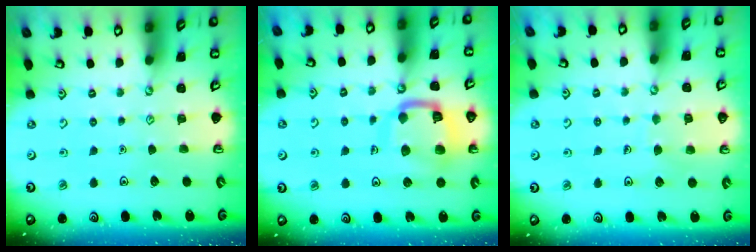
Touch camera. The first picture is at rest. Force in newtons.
{"total": 14.3, "press": 14.2, "slide": 1.5}
{"total": 5.8, "press": 5.7, "slide": 0.6}